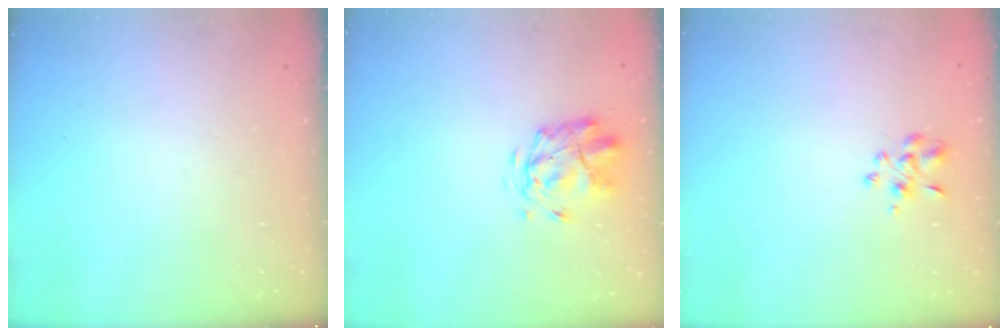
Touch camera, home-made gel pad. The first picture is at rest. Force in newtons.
{"total": 3.0, "press": 2.8, "slide": 1.3}
{"total": 3.5, "press": 3.3, "slide": 1.2}